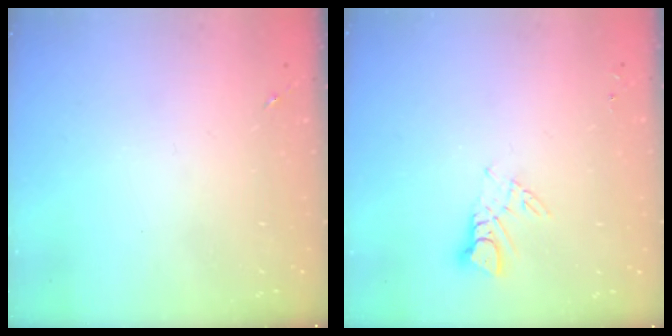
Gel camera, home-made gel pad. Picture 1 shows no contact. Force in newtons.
{"total": 4.6, "press": 4.6, "slide": 0.3}